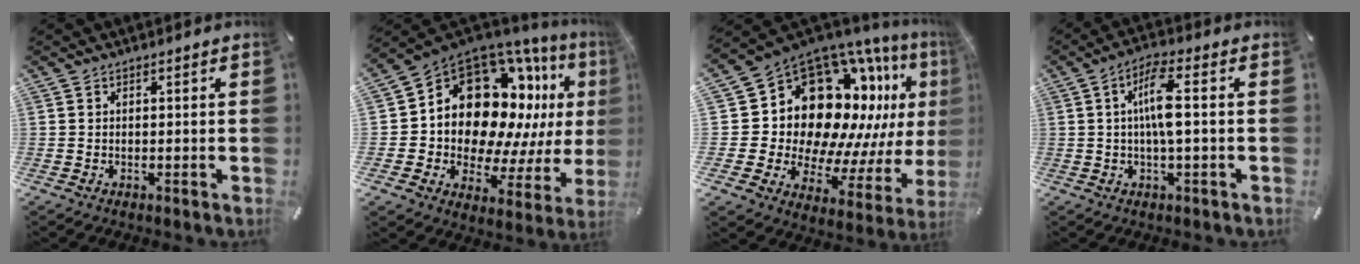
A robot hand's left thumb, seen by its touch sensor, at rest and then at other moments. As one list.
[{"total": 18.6, "force": [6.4, 13.2, 11.4], "torque": [-0.199, -0.069, 0.124]}, {"total": 19.4, "force": [8.6, 13.4, 11.0], "torque": [-0.187, -0.109, 0.172]}, {"total": 8.1, "force": [0.4, 1.6, 7.9], "torque": [-0.154, 0.005, 0.003]}]